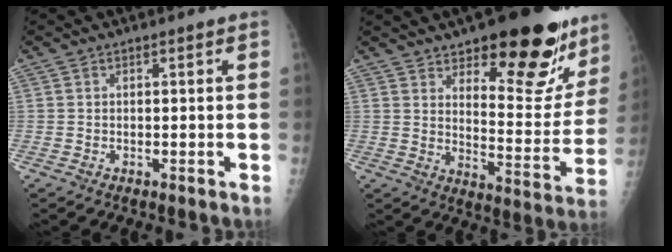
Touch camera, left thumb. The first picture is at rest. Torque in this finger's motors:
{"motor_torque": [0.52, 0.50, 0.23, -0.42, 0.13]}